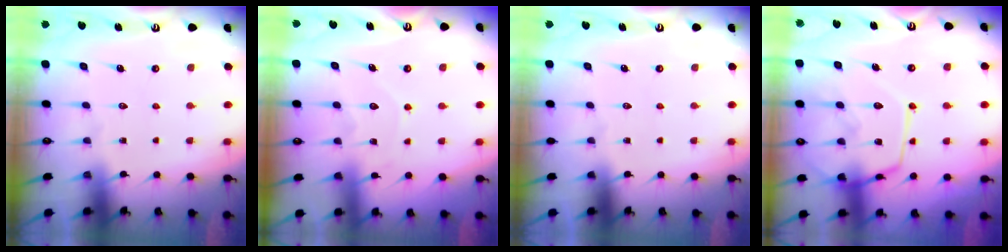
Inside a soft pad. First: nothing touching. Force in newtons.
{"total": 7.0, "press": 7.0, "slide": 0.8}
{"total": 0.0}
{"total": 15.7, "press": 15.6, "slide": 1.3}